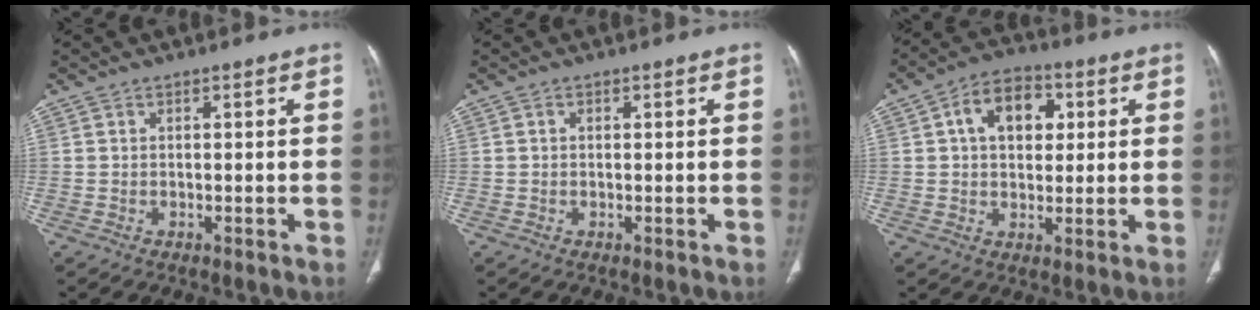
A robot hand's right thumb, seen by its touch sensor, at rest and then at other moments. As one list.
[{"total": 0.5, "force": [0.1, 0.4, 0.3], "torque": [-0.003, 0.000, 0.001]}, {"total": 11.1, "force": [2.9, 7.6, 7.5], "torque": [-0.089, 0.007, 0.040]}]